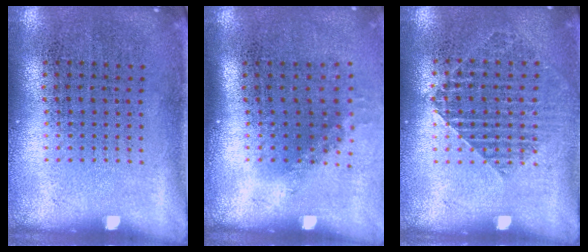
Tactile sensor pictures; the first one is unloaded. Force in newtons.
{"total": 1.2, "press": 0.9, "slide": 0.9}
{"total": 1.3, "press": 1.2, "slide": 0.4}